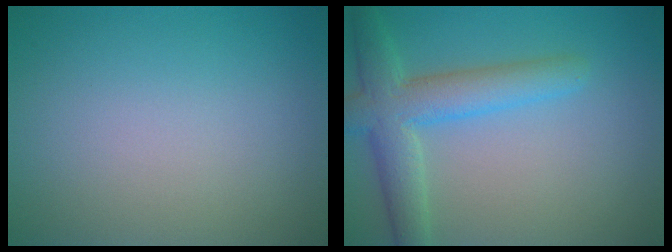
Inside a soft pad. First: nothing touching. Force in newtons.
{"total": 5.3, "press": 5.2, "slide": 0.3}